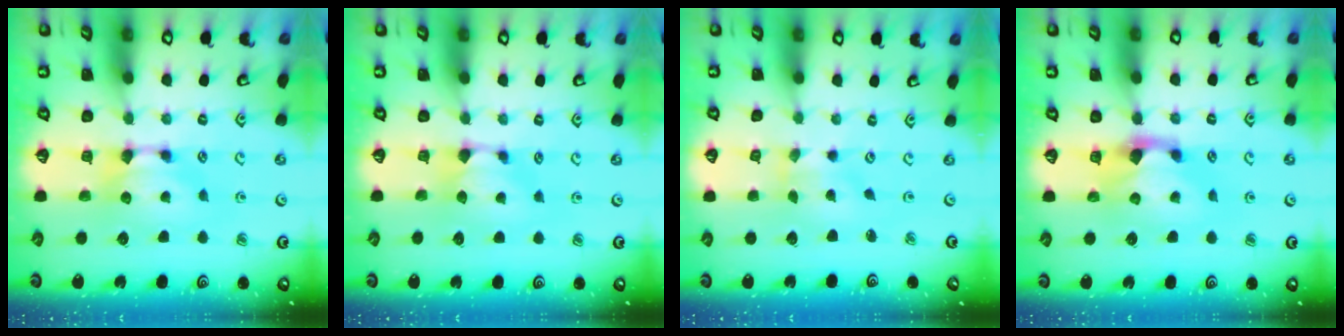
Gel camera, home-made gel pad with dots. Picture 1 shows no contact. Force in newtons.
{"total": 0.8, "press": 0.5, "slide": 0.6}
{"total": 1.7, "press": 1.3, "slide": 1.1}
{"total": 1.5, "press": 1.2, "slide": 0.9}